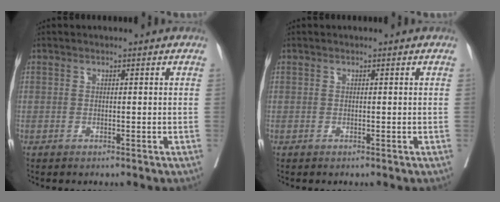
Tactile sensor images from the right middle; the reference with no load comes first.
{"total": 0.0}